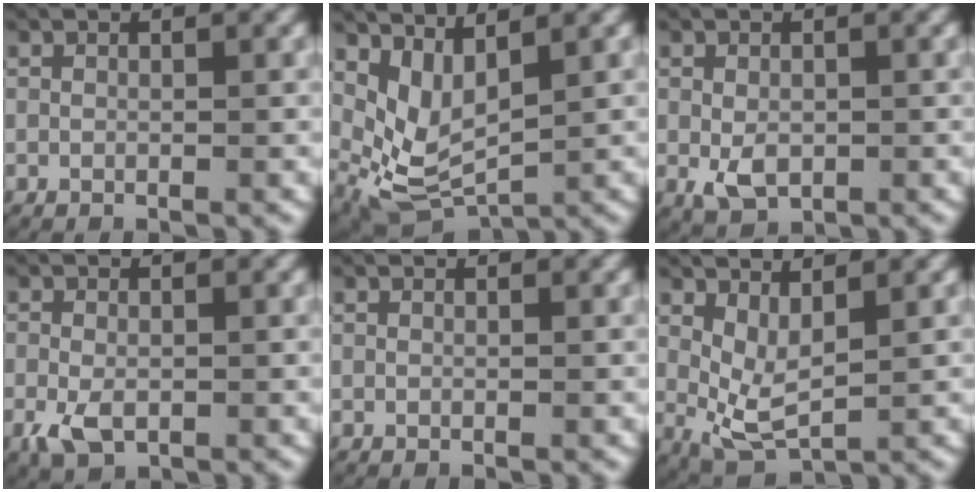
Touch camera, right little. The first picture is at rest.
{"total": 7.4, "force": [0.0, 5.4, 5.1], "torque": [-0.110, -0.033, 0.013]}
{"total": 2.7, "force": [-0.5, 1.7, 2.0], "torque": [-0.047, -0.015, 0.001]}
{"total": 2.8, "force": [-1.1, 1.7, 2.0], "torque": [-0.049, -0.014, -0.015]}
{"total": 0.0}
{"total": 4.2, "force": [0.4, 2.5, 3.4], "torque": [-0.063, -0.027, 0.018]}